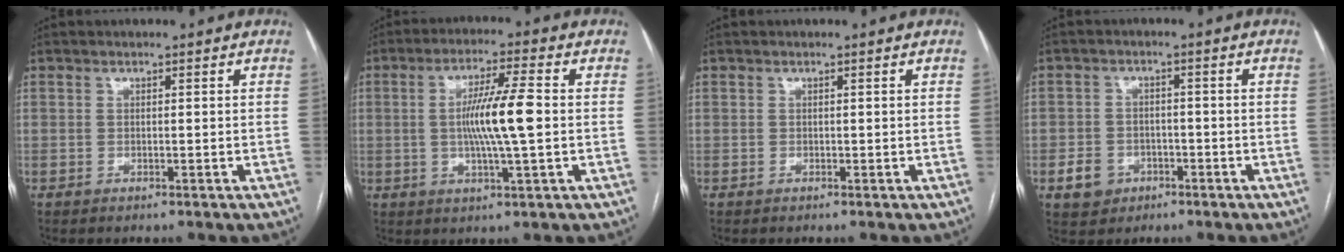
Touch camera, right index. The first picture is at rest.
{"total": 9.1, "force": [-0.1, 0.1, 9.1], "torque": [-0.169, 0.000, -0.006]}
{"total": 0.0}
{"total": 4.7, "force": [-2.0, 4.0, 1.3], "torque": [-0.022, 0.011, -0.022]}